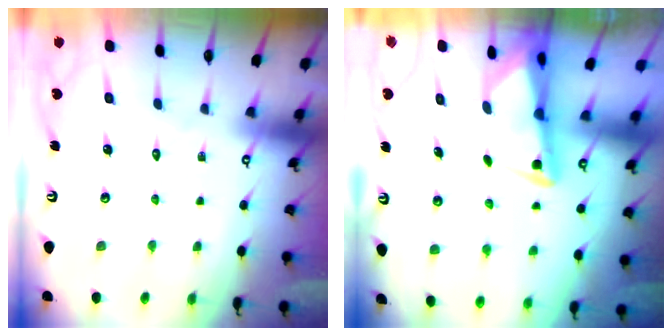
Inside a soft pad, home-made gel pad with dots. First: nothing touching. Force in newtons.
{"total": 2.8, "press": 2.7, "slide": 0.6}